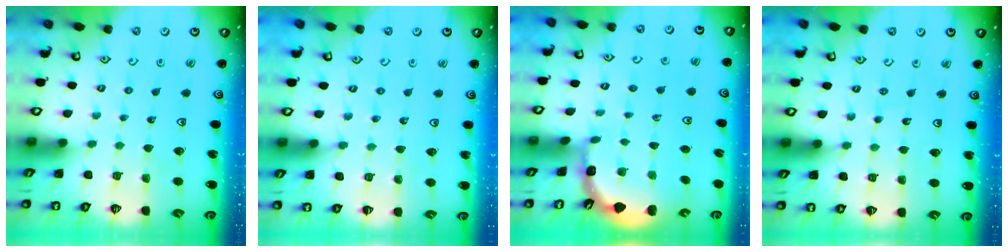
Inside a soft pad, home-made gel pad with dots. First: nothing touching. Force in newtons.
{"total": 5.4, "press": 5.4, "slide": 0.9}
{"total": 1.5, "press": 1.5, "slide": 0.1}
{"total": 3.8, "press": 3.8, "slide": 0.4}